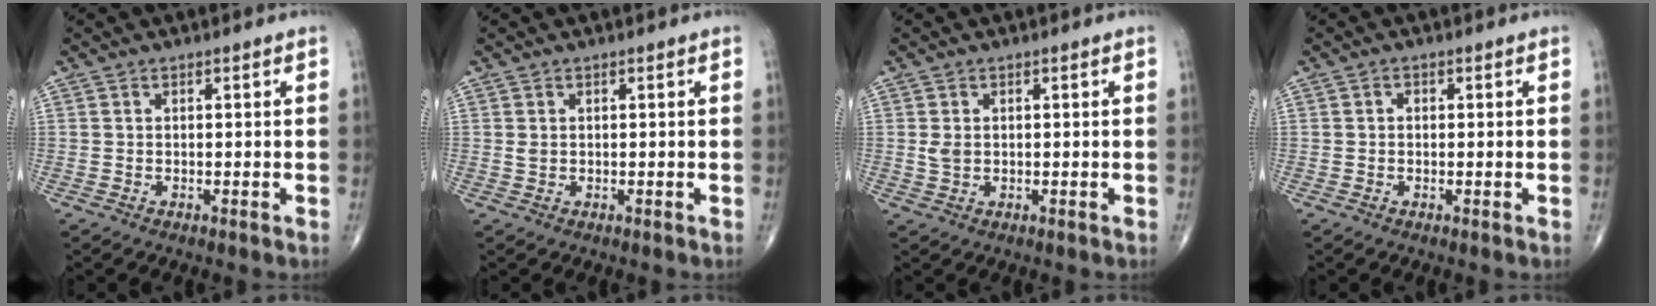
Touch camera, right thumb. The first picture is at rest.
{"total": 0.7, "force": [0.2, 0.5, 0.4], "torque": [-0.007, 0.001, 0.004]}
{"total": 1.9, "force": [0.2, 1.4, 1.3], "torque": [-0.024, -0.001, 0.008]}
{"total": 1.1, "force": [0.1, 0.9, 0.7], "torque": [-0.009, 0.006, 0.000]}